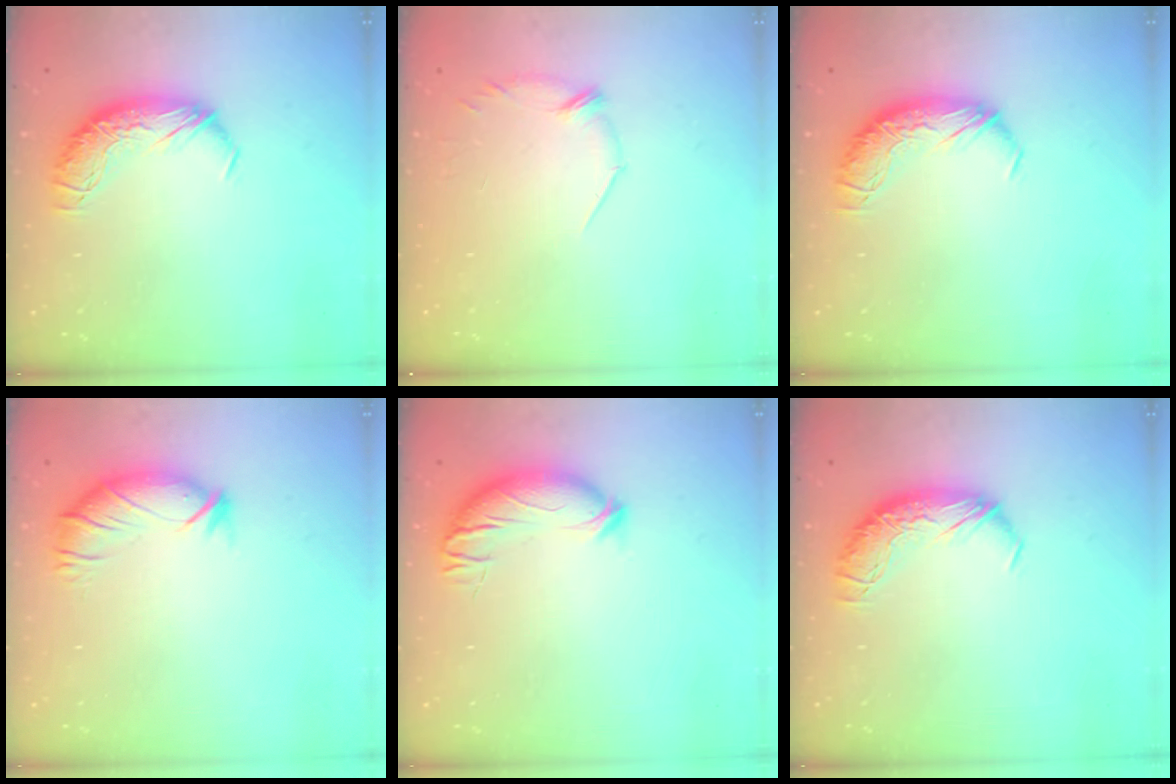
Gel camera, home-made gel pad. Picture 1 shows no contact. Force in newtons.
{"total": 5.6, "press": 5.5, "slide": 1.1}
{"total": 0.0}
{"total": 3.1, "press": 2.4, "slide": 1.9}
{"total": 3.0, "press": 2.6, "slide": 1.5}
{"total": 0.0}